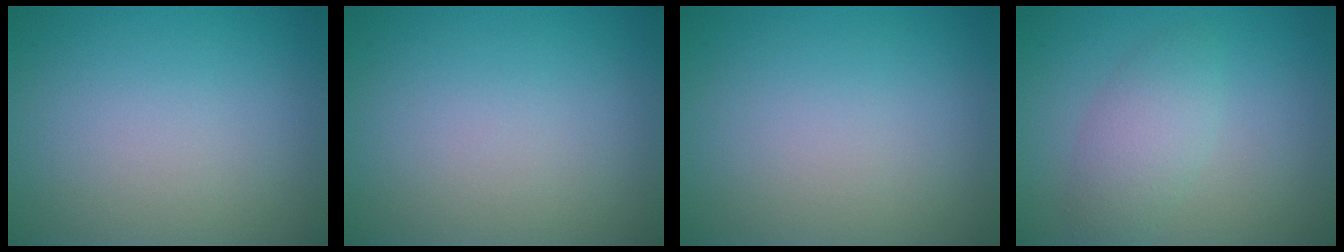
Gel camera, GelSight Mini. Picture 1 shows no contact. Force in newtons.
{"total": 0.0}
{"total": 0.0}
{"total": 3.1, "press": 3.1, "slide": 0.1}